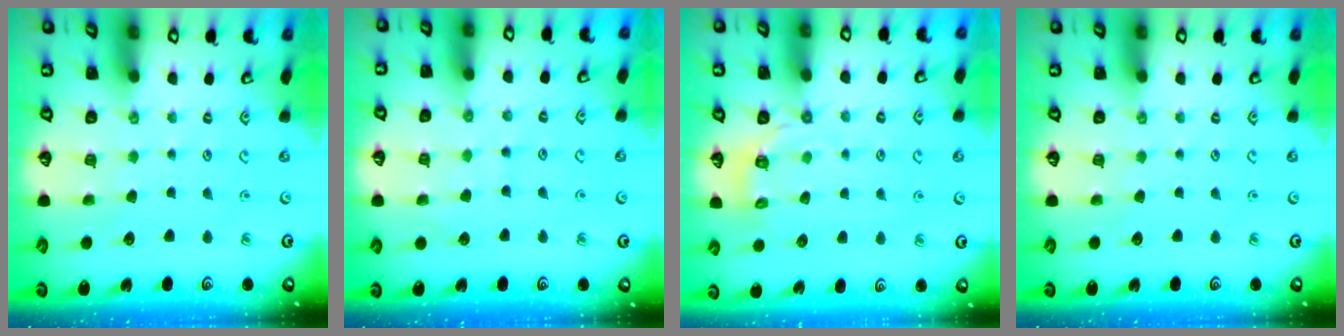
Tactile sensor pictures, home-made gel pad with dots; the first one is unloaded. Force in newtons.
{"total": 5.4, "press": 5.4, "slide": 0.5}
{"total": 3.8, "press": 3.5, "slide": 1.5}
{"total": 0.0}